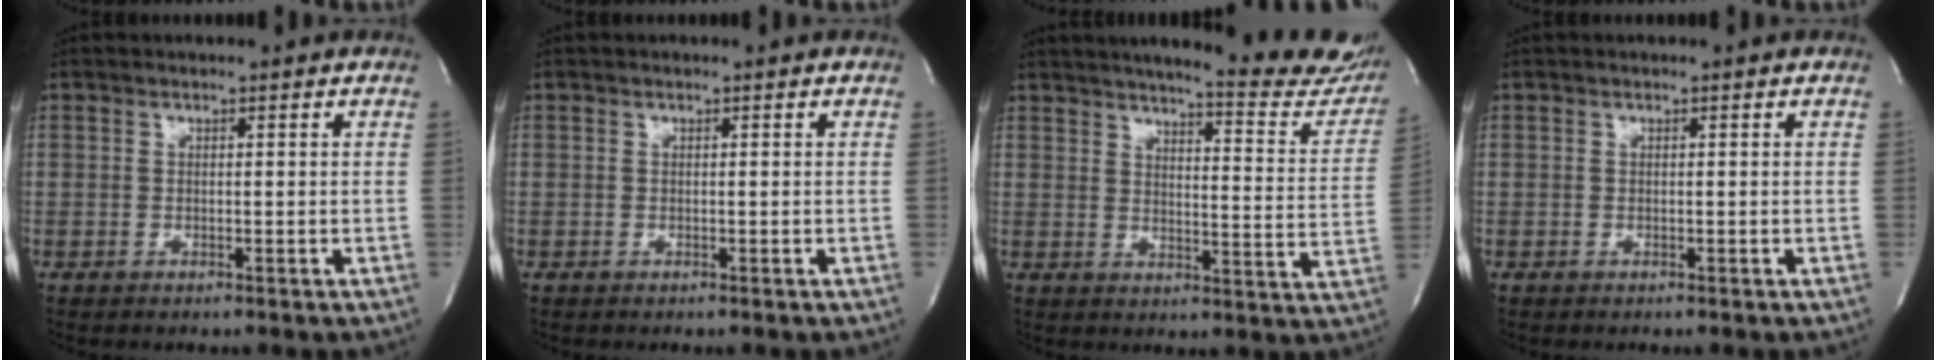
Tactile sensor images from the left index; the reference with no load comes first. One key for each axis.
{"total": 0.0}
{"total": 22.0, "fx": 19.7, "fy": 2.7, "fz": 9.6, "tx": -0.127, "ty": -0.074, "tz": 0.223}
{"total": 0.0}